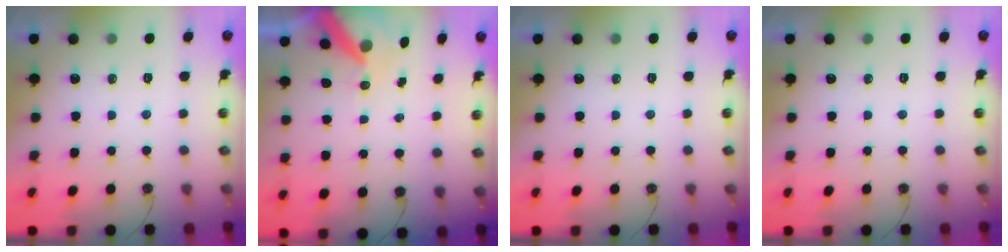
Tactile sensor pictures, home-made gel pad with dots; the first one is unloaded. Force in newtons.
{"total": 9.4, "press": 9.3, "slide": 1.5}
{"total": 0.0}
{"total": 0.0}